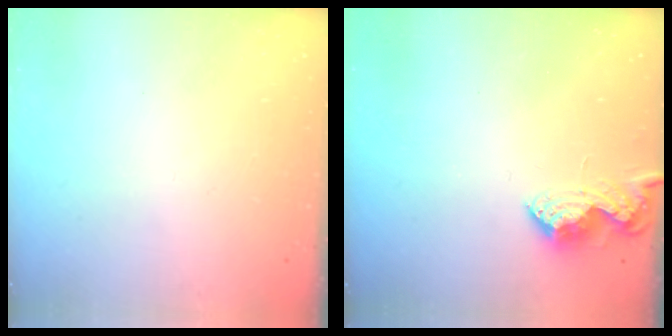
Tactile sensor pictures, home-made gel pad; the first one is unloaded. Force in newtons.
{"total": 9.4, "press": 9.4, "slide": 0.3}